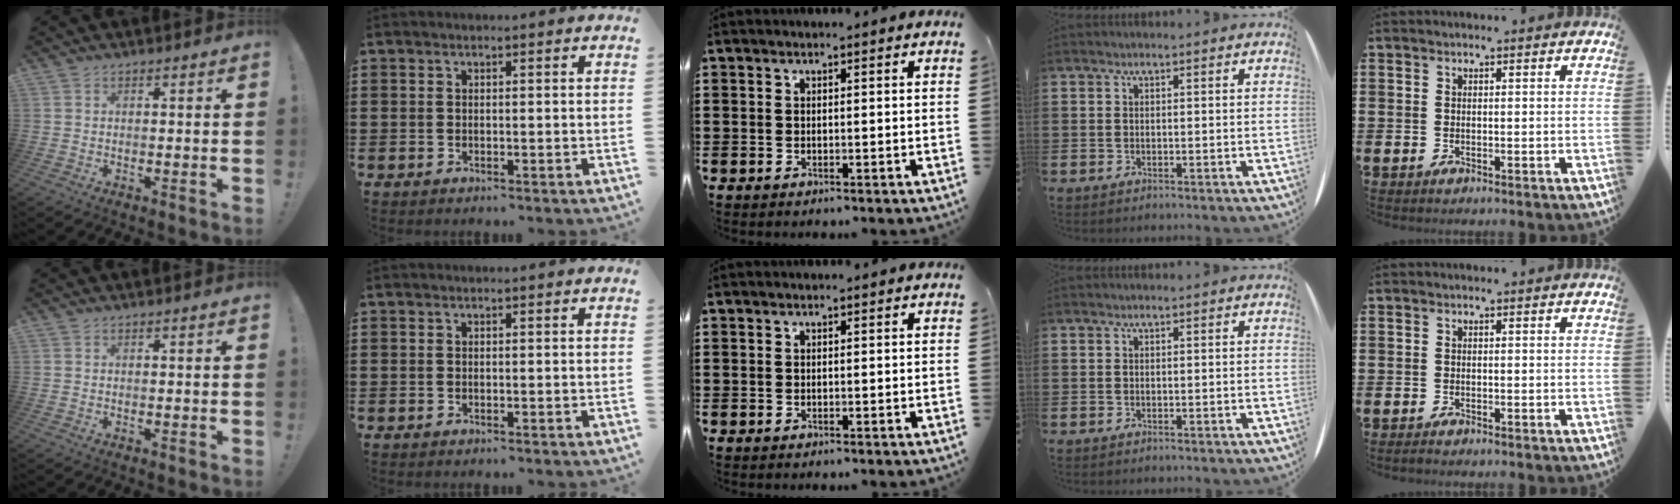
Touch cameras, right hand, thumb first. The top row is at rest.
{}